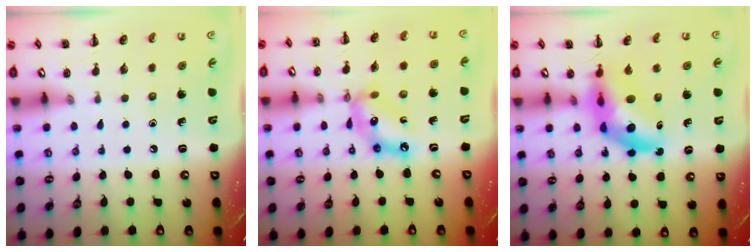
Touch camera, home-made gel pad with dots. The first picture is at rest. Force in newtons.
{"total": 12.1, "press": 11.7, "slide": 3.1}
{"total": 10.2, "press": 9.6, "slide": 3.4}